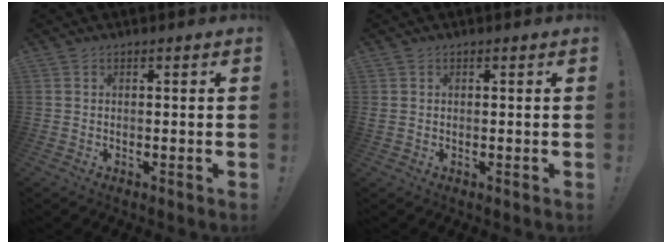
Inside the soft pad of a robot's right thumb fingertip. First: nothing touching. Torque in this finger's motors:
{"motor_torque": [-0.25, 0.28, 0.30, 0.05, 0.14]}